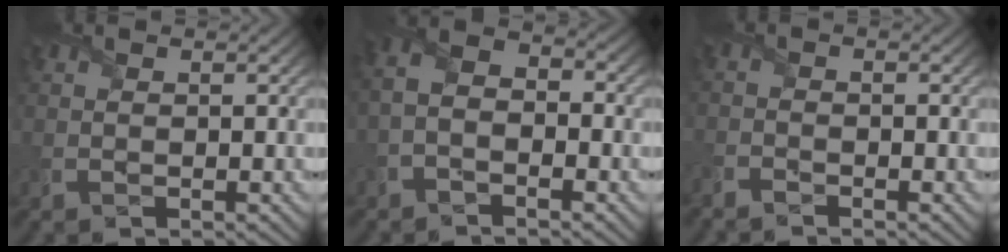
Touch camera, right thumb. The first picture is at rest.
{"total": 4.5, "force": [-1.9, 2.7, 3.0], "torque": [-0.068, 0.006, -0.051]}
{"total": 2.1, "force": [-2.1, 0.3, 0.3], "torque": [-0.010, -0.004, -0.050]}